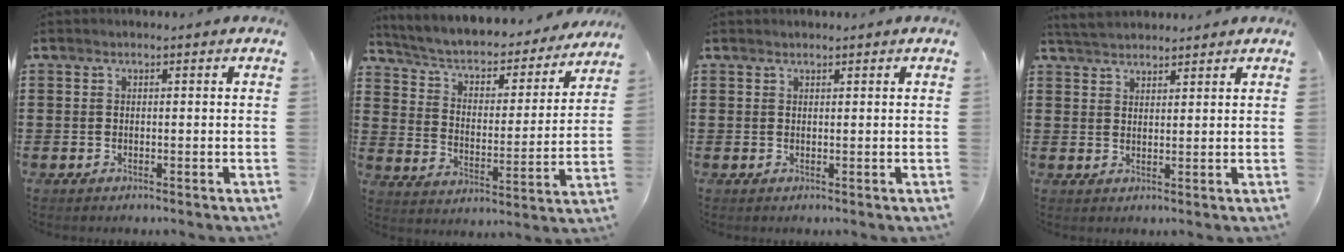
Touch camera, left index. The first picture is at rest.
{"total": 3.8, "force": [2.9, 1.7, 1.7], "torque": [-0.051, -0.025, 0.039]}
{"total": 0.6, "force": [0.6, 0.2, 0.0], "torque": [-0.002, 0.001, 0.012]}
{"total": 3.4, "force": [3.3, 0.8, 0.7], "torque": [-0.024, -0.002, 0.063]}